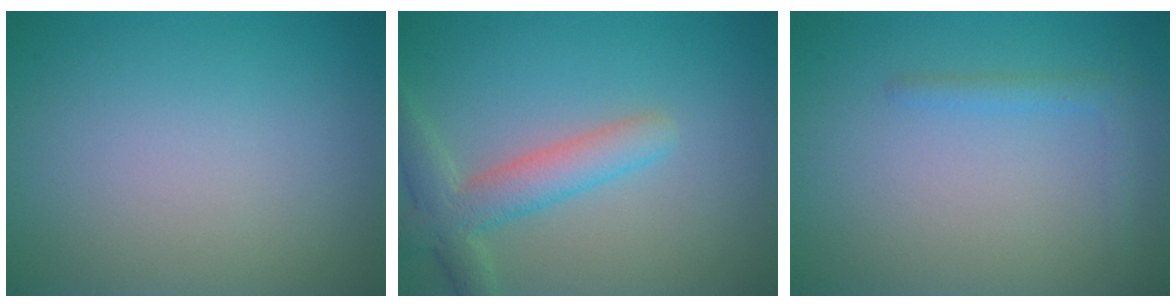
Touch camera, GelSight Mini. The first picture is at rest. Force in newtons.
{"total": 4.1, "press": 4.1, "slide": 0.3}
{"total": 1.4, "press": 1.4, "slide": 0.1}